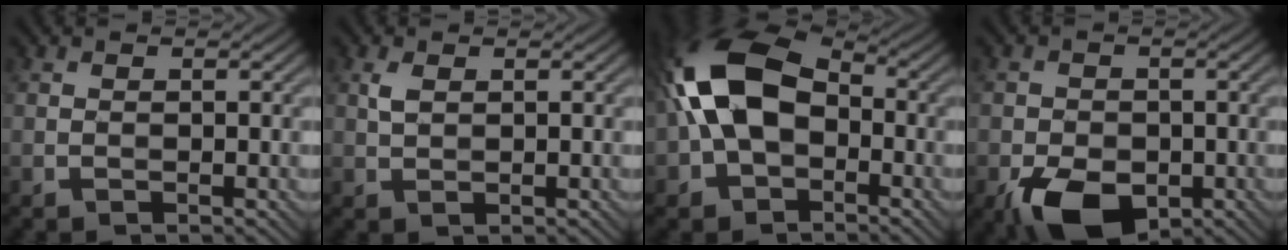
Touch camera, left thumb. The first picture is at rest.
{"total": 1.4, "force": [0.6, 0.7, 1.0], "torque": [-0.029, 0.002, 0.014]}
{"total": 13.4, "force": [-1.4, 8.8, 10.0], "torque": [-0.229, 0.014, -0.049]}
{"total": 7.8, "force": [-4.0, 4.7, 4.8], "torque": [-0.091, -0.018, -0.067]}